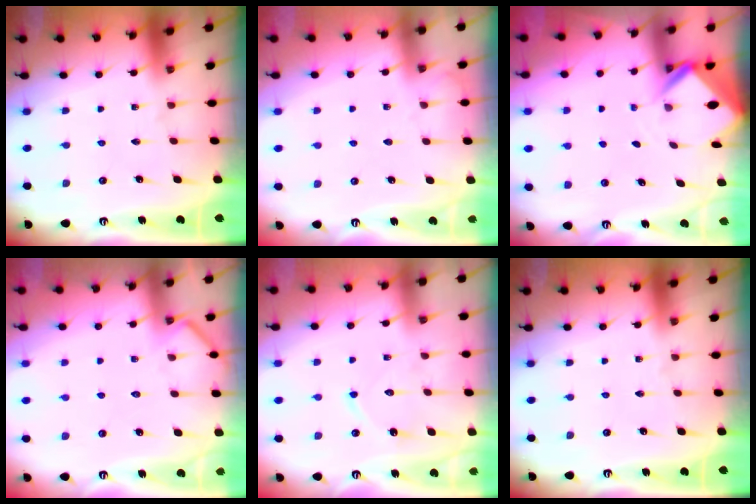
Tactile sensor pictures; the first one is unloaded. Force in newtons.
{"total": 3.0, "press": 3.0, "slide": 0.5}
{"total": 2.7, "press": 2.7, "slide": 0.2}
{"total": 5.3, "press": 5.2, "slide": 0.6}
{"total": 7.5, "press": 7.5, "slide": 0.5}
{"total": 0.0}